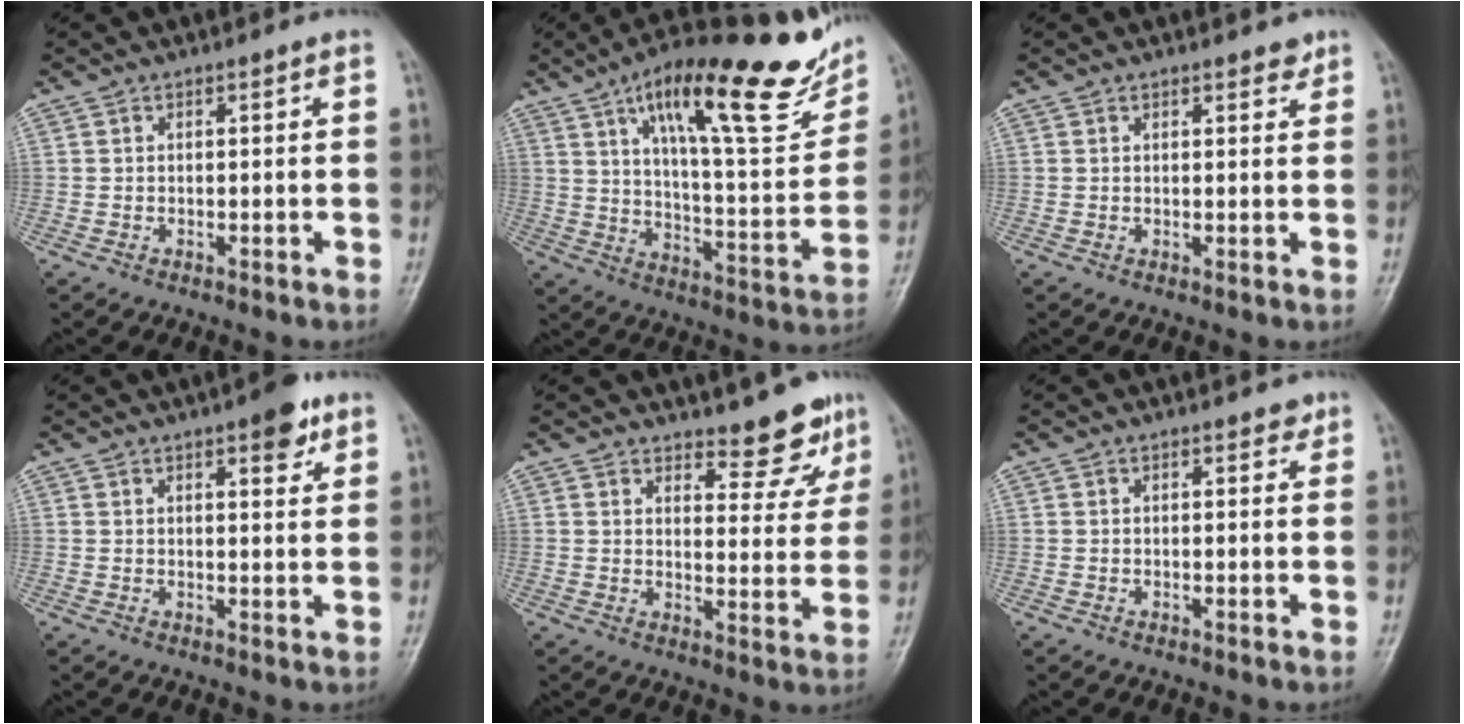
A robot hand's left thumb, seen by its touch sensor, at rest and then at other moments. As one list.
[{"total": 26.0, "force": [15.2, 7.3, 19.8], "torque": [-0.256, -0.043, 0.235]}, {"total": 1.9, "force": [1.5, 0.8, 0.8], "torque": [0.000, -0.008, 0.016]}, {"total": 5.5, "force": [3.3, 2.0, 4.0], "torque": [-0.038, -0.014, 0.039]}, {"total": 8.6, "force": [7.1, 3.2, 3.7], "torque": [-0.016, -0.058, 0.093]}, {"total": 1.6, "force": [1.2, 0.8, 0.7], "torque": [0.003, -0.005, 0.011]}]